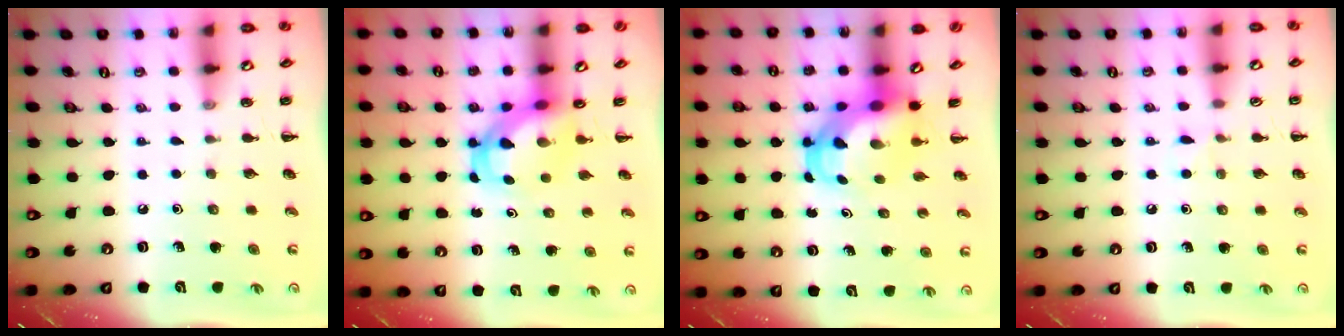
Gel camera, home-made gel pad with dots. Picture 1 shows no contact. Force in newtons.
{"total": 4.8, "press": 4.6, "slide": 1.1}
{"total": 6.3, "press": 6.2, "slide": 1.0}
{"total": 4.4, "press": 4.1, "slide": 1.6}